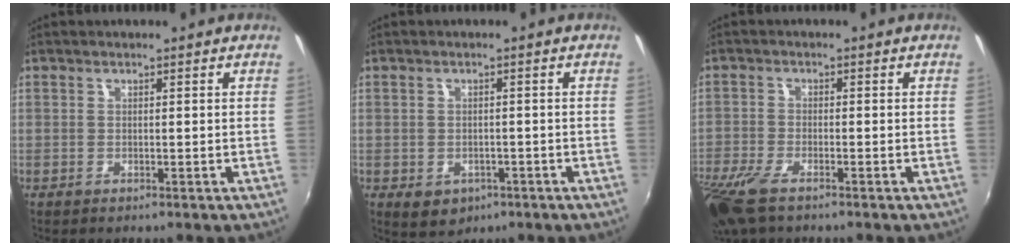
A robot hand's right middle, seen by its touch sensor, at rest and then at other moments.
{"total": 4.8, "force": [-2.1, 3.7, 2.3], "torque": [-0.047, -0.013, -0.021]}
{"total": 9.4, "force": [-6.4, 3.4, 6.1], "torque": [-0.154, -0.036, -0.126]}